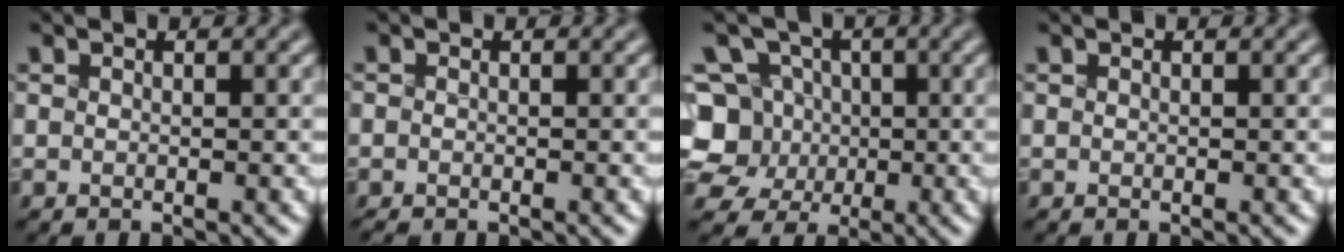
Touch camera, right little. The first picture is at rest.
{"total": 0.8, "force": [-0.8, 0.2, -0.1], "torque": [0.012, -0.003, -0.010]}
{"total": 6.6, "force": [-0.9, 6.2, 2.0], "torque": [-0.046, 0.030, -0.044]}
{"total": 0.0}